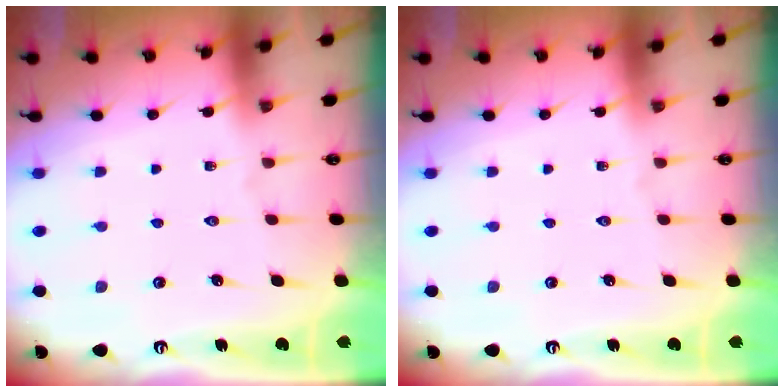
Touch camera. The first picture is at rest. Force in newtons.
{"total": 0.0}